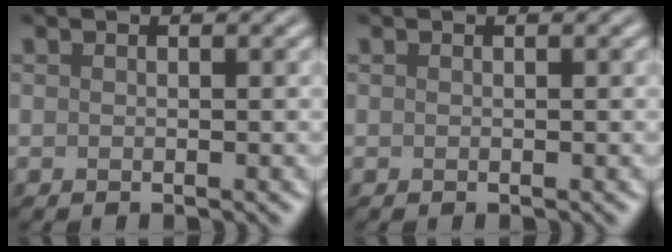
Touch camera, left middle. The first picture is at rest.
{"total": 0.0}